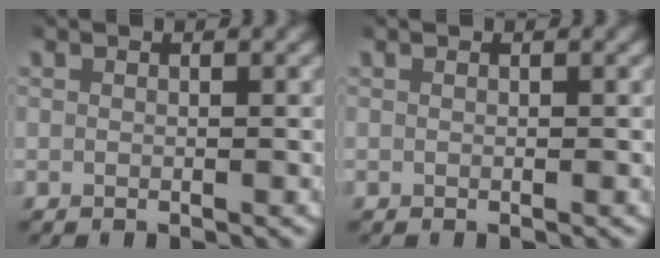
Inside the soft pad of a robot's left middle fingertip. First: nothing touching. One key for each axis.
{"total": 0.0}